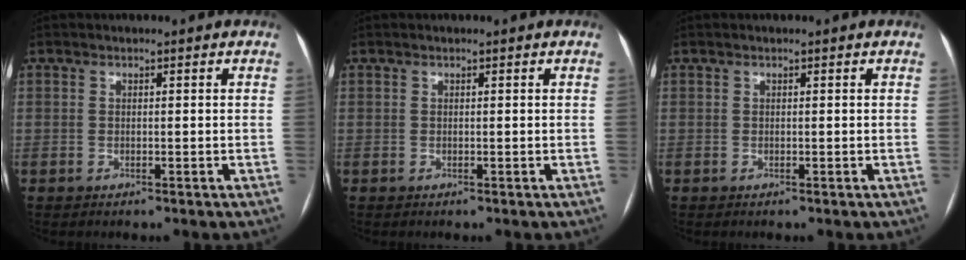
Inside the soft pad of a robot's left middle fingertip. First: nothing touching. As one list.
[{"total": 0.0}, {"total": 0.0}]